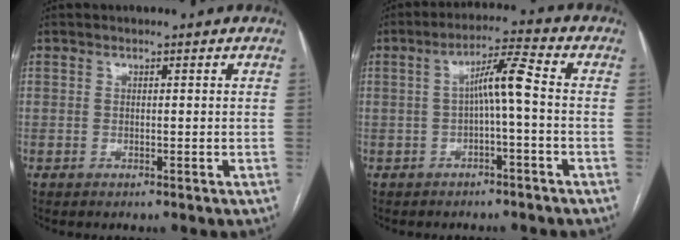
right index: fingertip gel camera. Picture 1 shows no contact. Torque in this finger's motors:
{"motor_torque": [0.76, -0.25, 0.24, 0.09]}